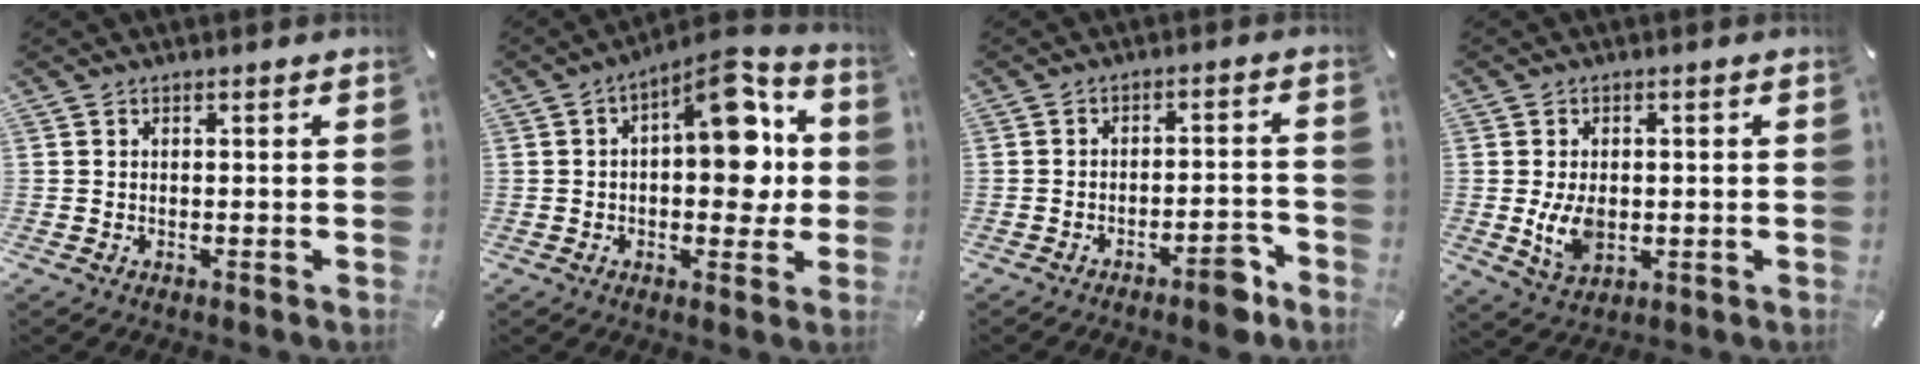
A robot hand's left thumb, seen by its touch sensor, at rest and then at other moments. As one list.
[{"total": 14.6, "force": [3.0, 7.8, 12.0], "torque": [-0.138, -0.032, 0.048]}, {"total": 6.7, "force": [-4.6, 2.2, 4.3], "torque": [-0.060, 0.026, -0.077]}, {"total": 6.8, "force": [-0.5, 4.7, 5.0], "torque": [-0.112, -0.006, -0.012]}]